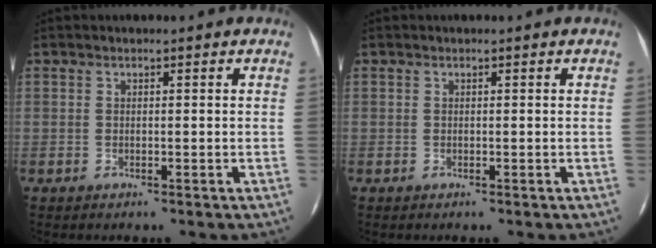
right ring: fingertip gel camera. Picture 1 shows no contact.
{"total": 0.0}